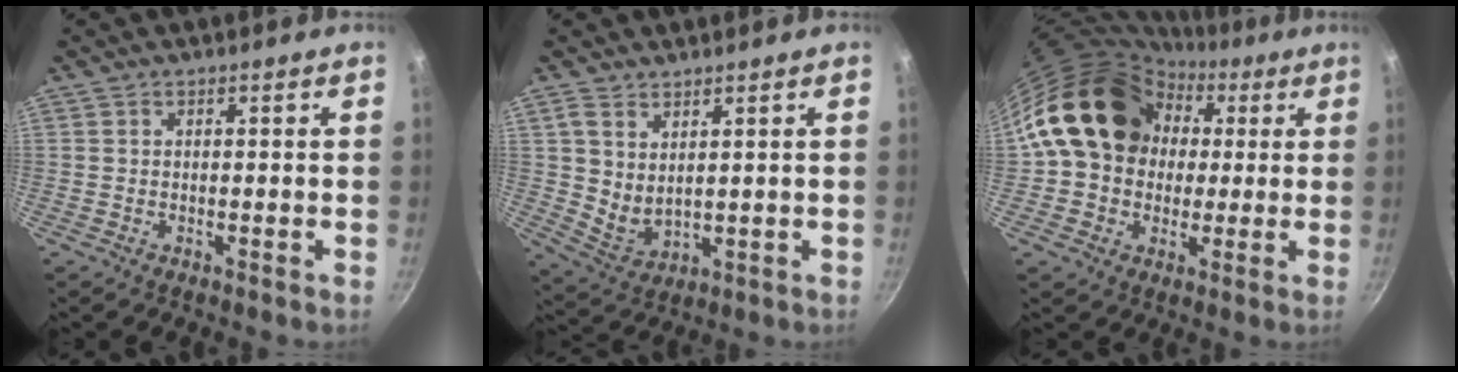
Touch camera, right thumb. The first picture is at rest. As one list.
[{"total": 5.7, "force": [2.5, 3.3, 3.8], "torque": [-0.064, -0.026, 0.057]}, {"total": 18.3, "force": [3.4, 14.9, 10.0], "torque": [-0.140, 0.042, 0.052]}]